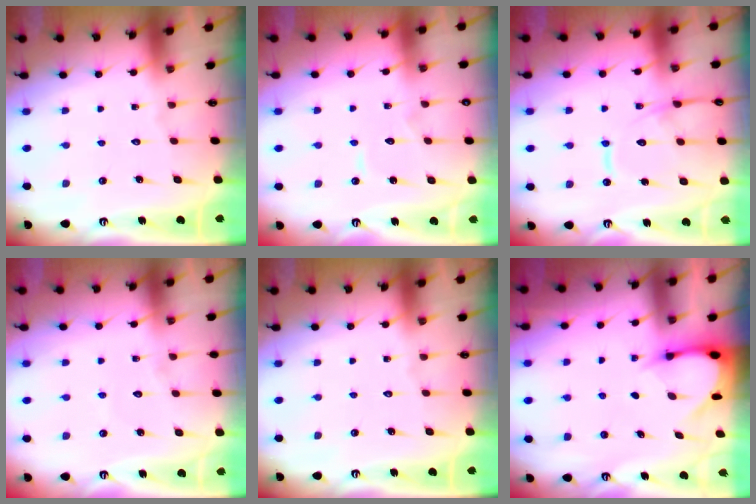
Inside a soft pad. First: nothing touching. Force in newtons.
{"total": 5.6, "press": 5.6, "slide": 0.2}
{"total": 13.2, "press": 13.2, "slide": 1.2}
{"total": 2.6, "press": 2.5, "slide": 0.2}
{"total": 0.0}
{"total": 3.6, "press": 3.6, "slide": 0.2}